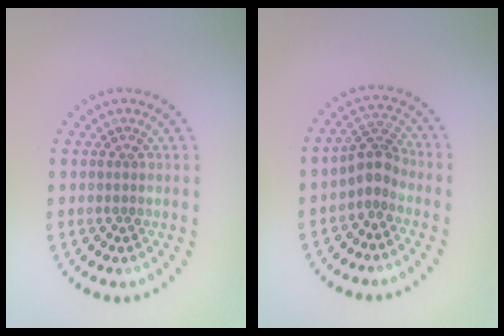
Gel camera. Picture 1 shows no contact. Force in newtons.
{"total": 2.5, "press": 1.9, "slide": 1.7}